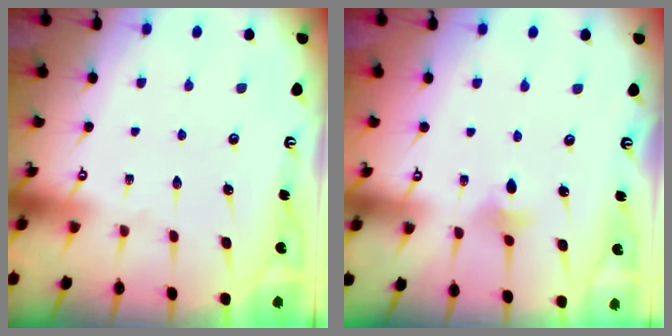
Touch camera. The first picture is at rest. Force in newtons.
{"total": 4.6, "press": 4.5, "slide": 1.0}